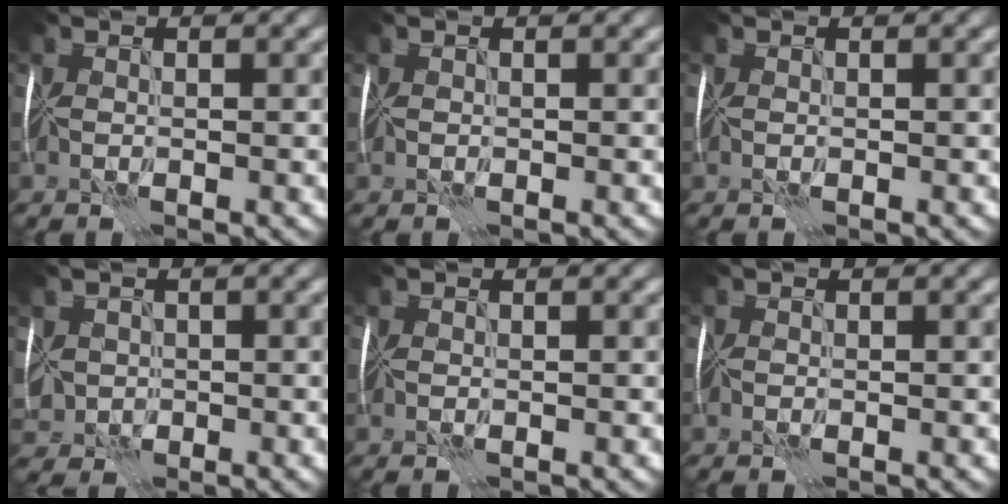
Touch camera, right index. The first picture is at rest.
{"total": 0.0}
{"total": 0.0}
{"total": 3.0, "force": [-0.3, 2.6, 1.5], "torque": [-0.038, -0.001, 0.000]}
{"total": 0.0}
{"total": 0.7, "force": [-0.1, 0.7, 0.3], "torque": [-0.004, 0.003, -0.003]}